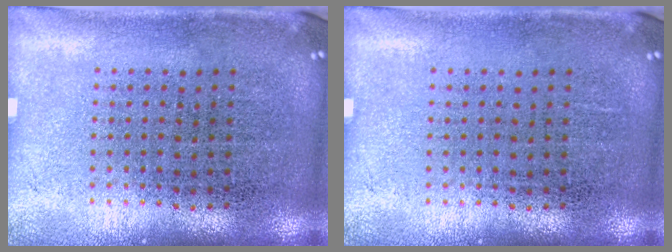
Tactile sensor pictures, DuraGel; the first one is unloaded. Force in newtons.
{"total": 0.0}